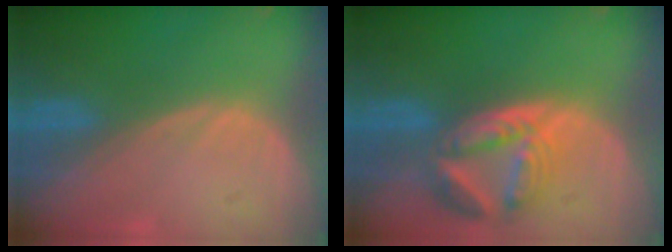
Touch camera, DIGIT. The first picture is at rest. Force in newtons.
{"total": 8.2, "press": 7.3, "slide": 3.8}